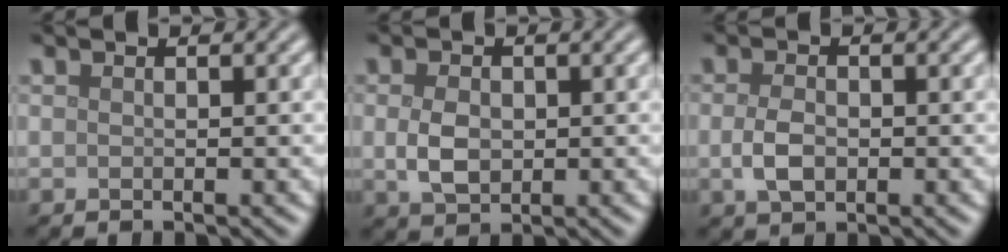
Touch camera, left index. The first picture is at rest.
{"total": 2.9, "force": [0.0, 2.1, 2.0], "torque": [-0.045, -0.001, 0.000]}
{"total": 2.5, "force": [-0.4, 1.6, 1.9], "torque": [-0.042, -0.002, -0.008]}